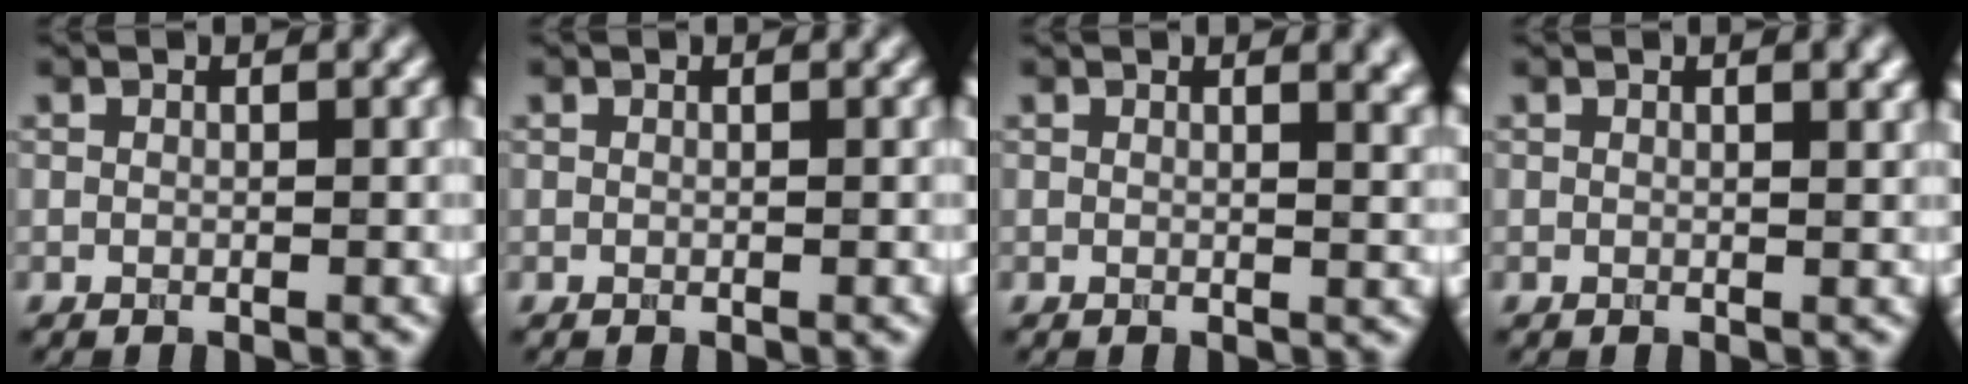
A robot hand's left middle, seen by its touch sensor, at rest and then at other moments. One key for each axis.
{"total": 0.0}
{"total": 3.0, "fx": 1.5, "fy": 1.3, "fz": 2.2, "tx": -0.011, "ty": 0.001, "tz": 0.020}
{"total": 1.5, "fx": 0.8, "fy": 0.5, "fz": 1.2, "tx": -0.011, "ty": 0.002, "tz": 0.011}